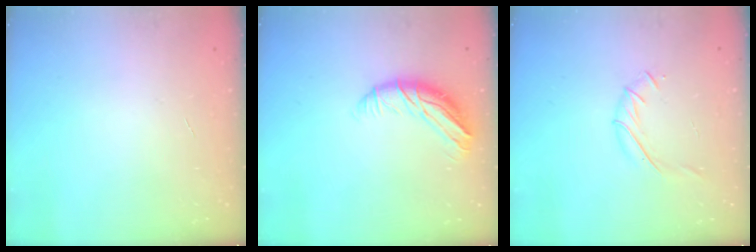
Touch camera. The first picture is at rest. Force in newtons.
{"total": 10.8, "press": 10.7, "slide": 0.7}
{"total": 5.5, "press": 5.4, "slide": 1.0}